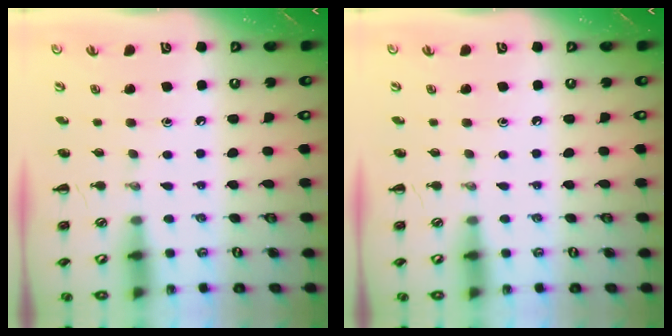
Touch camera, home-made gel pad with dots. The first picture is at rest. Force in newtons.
{"total": 0.0}